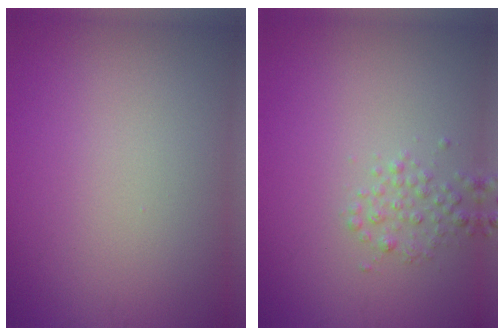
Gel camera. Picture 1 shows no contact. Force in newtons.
{"total": 1.7, "press": 1.7, "slide": 0.0}